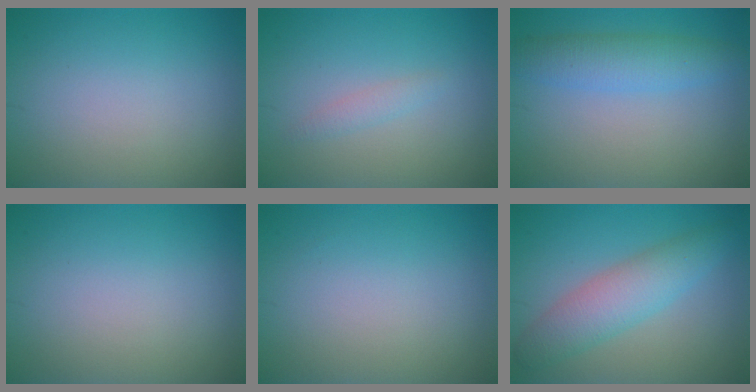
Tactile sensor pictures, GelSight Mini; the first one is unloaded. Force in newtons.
{"total": 1.0, "press": 1.0, "slide": 0.1}
{"total": 3.8, "press": 3.8, "slide": 0.1}
{"total": 0.0}
{"total": 0.0}
{"total": 4.7, "press": 4.7, "slide": 0.2}